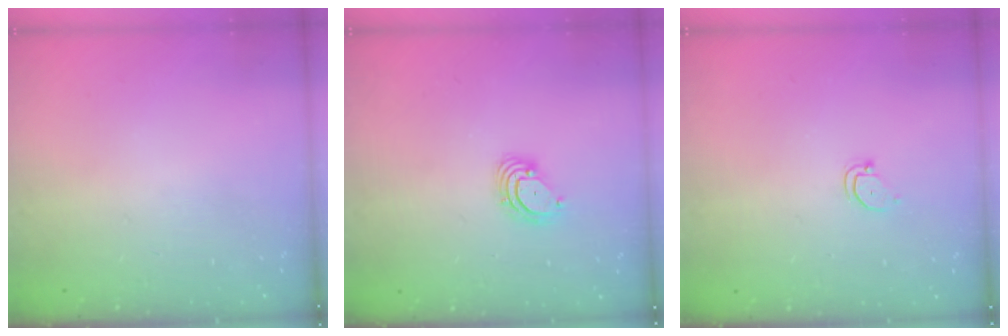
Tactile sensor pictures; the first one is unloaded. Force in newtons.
{"total": 3.4, "press": 3.4, "slide": 0.1}
{"total": 2.4, "press": 2.4, "slide": 0.2}